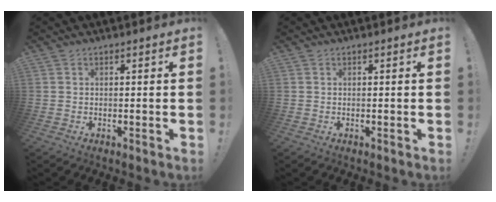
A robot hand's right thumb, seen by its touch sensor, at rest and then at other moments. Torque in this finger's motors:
{"motor_torque": [-0.12, -0.08, 0.00, 0.00, 0.00]}